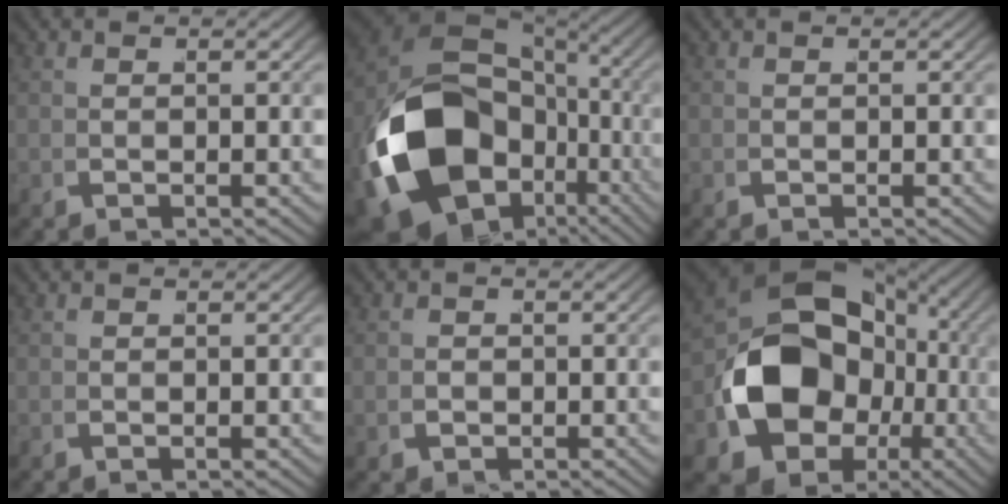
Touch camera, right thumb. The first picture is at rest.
{"total": 20.5, "force": [-2.7, 14.1, 14.7], "torque": [-0.335, -0.085, 0.001]}
{"total": 0.0}
{"total": 0.0}
{"total": 1.2, "force": [-0.3, 1.1, 0.2], "torque": [-0.007, -0.006, -0.001]}
{"total": 17.5, "force": [-1.9, 13.3, 11.3], "torque": [-0.243, -0.063, -0.007]}